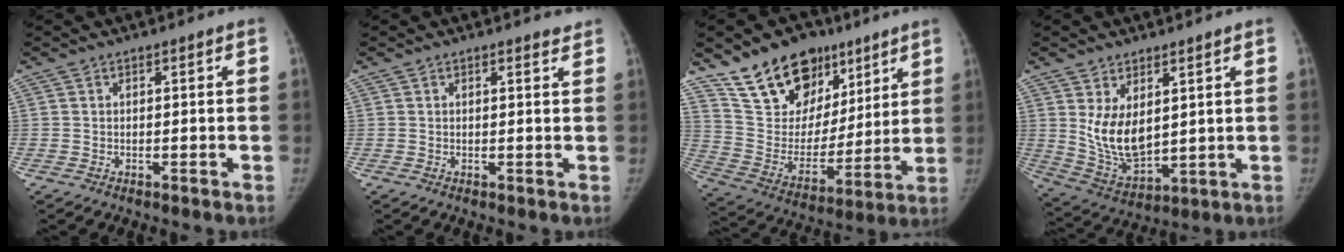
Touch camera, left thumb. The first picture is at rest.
{"total": 1.3, "force": [1.3, 0.3, 0.4], "torque": [-0.001, -0.009, 0.013]}
{"total": 20.3, "force": [13.5, 12.7, 8.1], "torque": [-0.082, -0.066, 0.240]}
{"total": 10.4, "force": [2.8, 5.9, 8.1], "torque": [-0.129, -0.030, 0.074]}